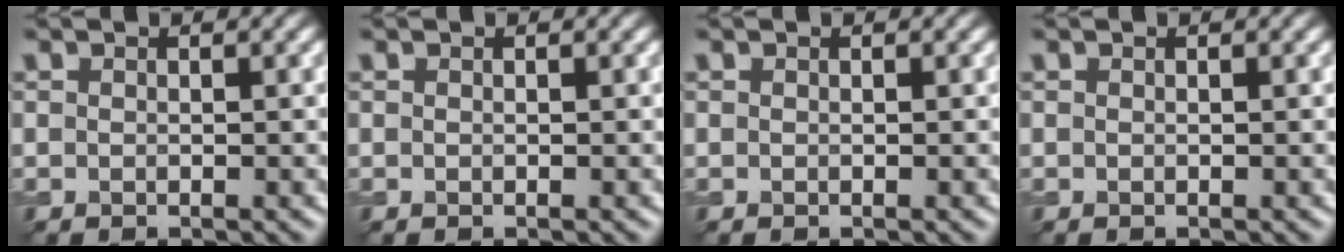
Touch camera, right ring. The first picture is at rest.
{"total": 0.0}
{"total": 0.0}
{"total": 0.0}